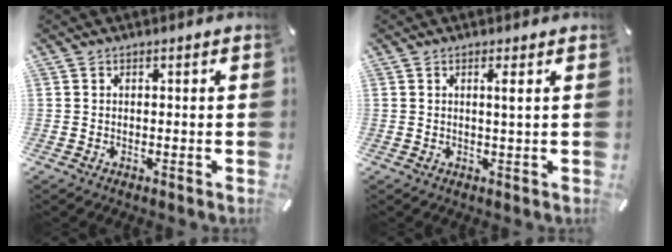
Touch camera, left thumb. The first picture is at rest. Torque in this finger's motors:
{"motor_torque": [0.14, 0.39, 0.23, -0.17, 0.00]}